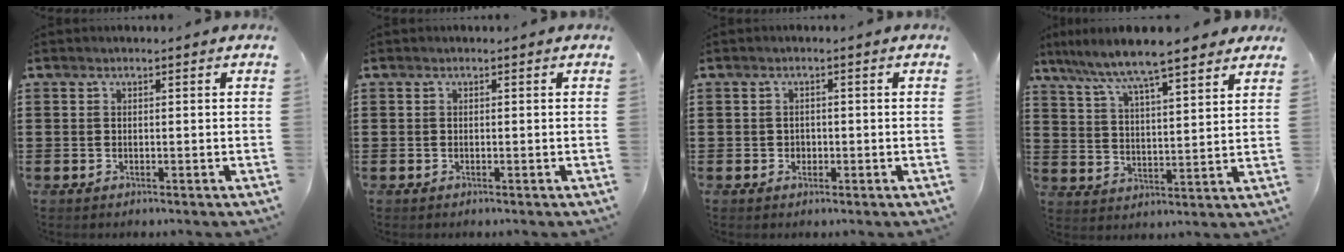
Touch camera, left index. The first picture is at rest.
{"total": 0.0}
{"total": 1.0, "force": [-0.1, 0.9, 0.4], "torque": [-0.011, 0.004, -0.004]}
{"total": 7.5, "force": [6.5, 0.4, 3.7], "torque": [-0.098, -0.031, 0.109]}